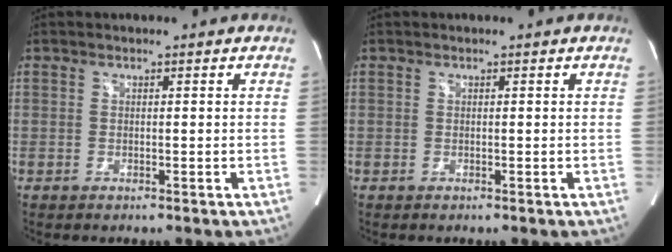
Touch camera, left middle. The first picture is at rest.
{"total": 0.0}